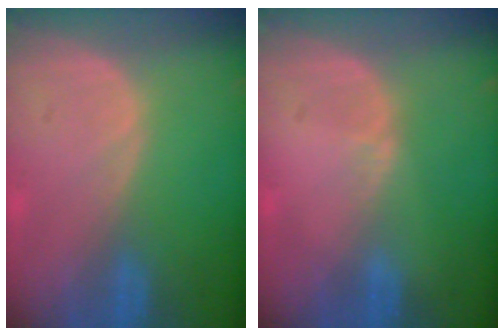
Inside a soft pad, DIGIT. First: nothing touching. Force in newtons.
{"total": 0.6, "press": 0.6, "slide": 0.2}